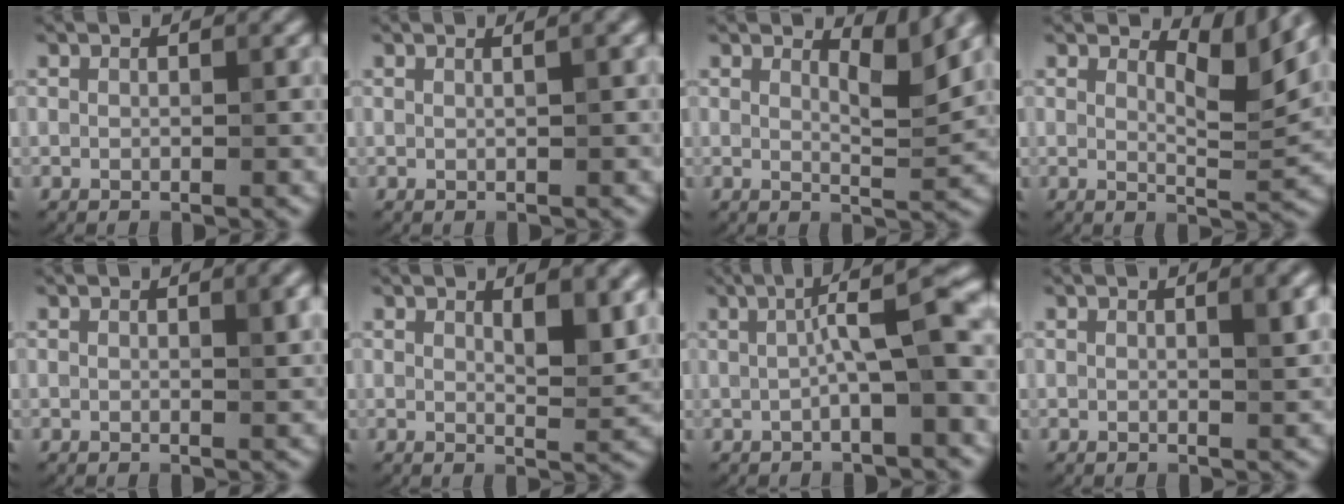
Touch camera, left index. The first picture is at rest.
{"total": 1.9, "force": [0.7, 0.8, 1.6], "torque": [-0.012, 0.003, -0.005]}
{"total": 2.9, "force": [2.0, 0.4, 2.1], "torque": [-0.030, -0.009, 0.029]}
{"total": 3.8, "force": [2.7, 0.7, 2.6], "torque": [-0.044, -0.005, 0.039]}
{"total": 2.1, "force": [0.8, 0.6, 1.8], "torque": [-0.016, 0.004, 0.009]}
{"total": 4.2, "force": [1.9, 1.2, 3.5], "torque": [-0.050, -0.004, 0.031]}
{"total": 5.9, "force": [0.5, 0.9, 5.8], "torque": [-0.087, 0.017, -0.001]}
{"total": 2.5, "force": [0.7, 0.6, 2.3], "torque": [-0.022, 0.005, 0.008]}